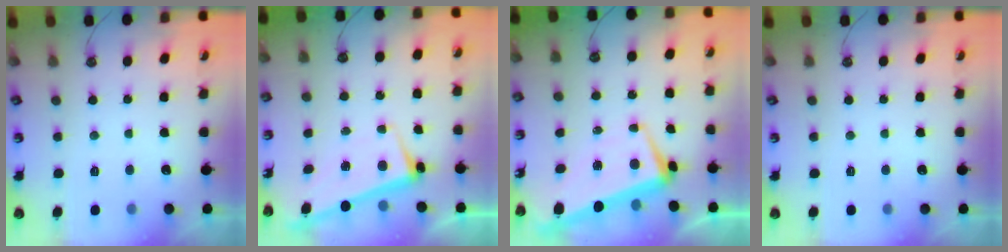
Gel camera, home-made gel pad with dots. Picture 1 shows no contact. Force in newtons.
{"total": 2.8, "press": 2.8, "slide": 0.4}
{"total": 1.6, "press": 1.4, "slide": 0.9}
{"total": 0.0}